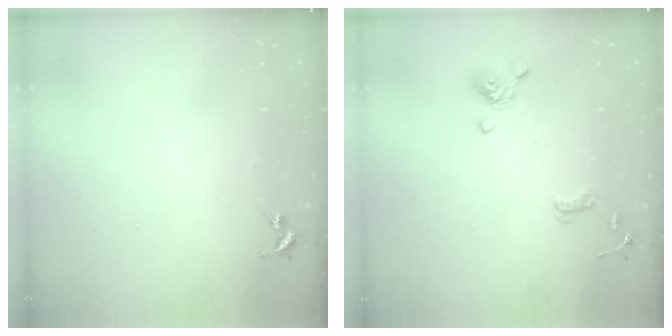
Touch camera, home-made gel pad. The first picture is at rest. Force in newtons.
{"total": 10.8, "press": 10.7, "slide": 1.5}